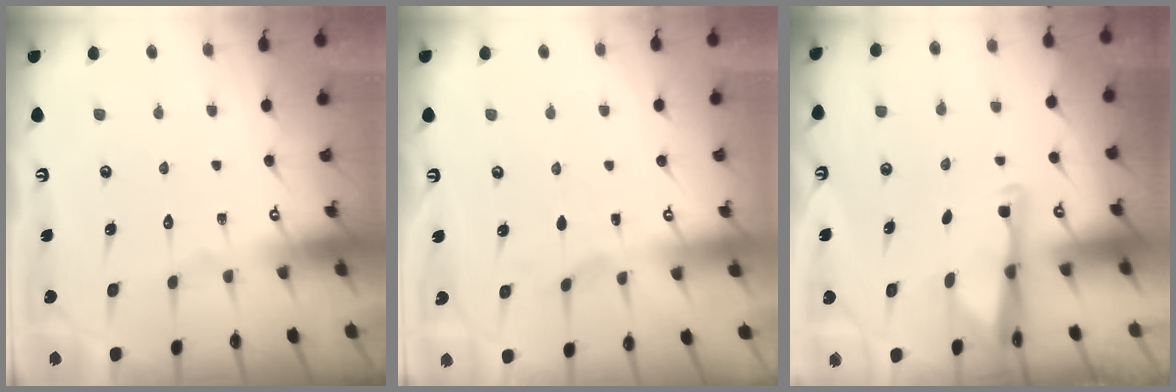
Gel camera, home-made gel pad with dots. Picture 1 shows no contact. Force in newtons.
{"total": 2.3, "press": 2.3, "slide": 0.4}
{"total": 2.9, "press": 2.9, "slide": 0.4}